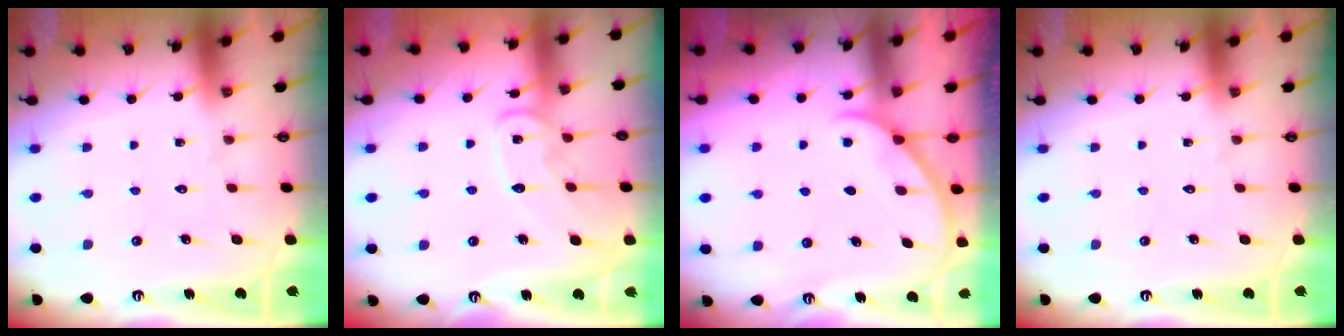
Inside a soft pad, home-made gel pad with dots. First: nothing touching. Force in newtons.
{"total": 10.8, "press": 10.7, "slide": 0.8}
{"total": 2.6, "press": 2.6, "slide": 0.3}
{"total": 0.0}